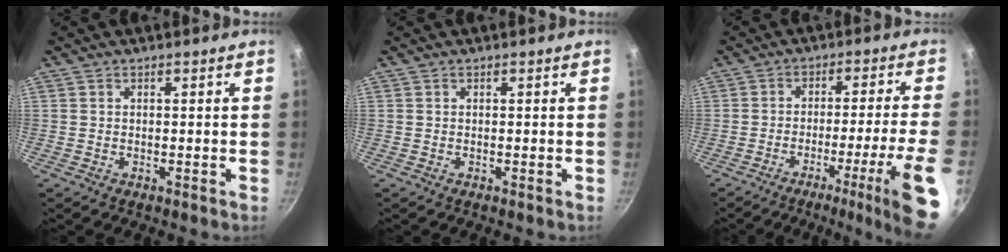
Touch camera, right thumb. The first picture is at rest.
{"total": 0.0}
{"total": 14.3, "force": [-6.2, 0.4, 12.8], "torque": [-0.185, 0.021, -0.085]}